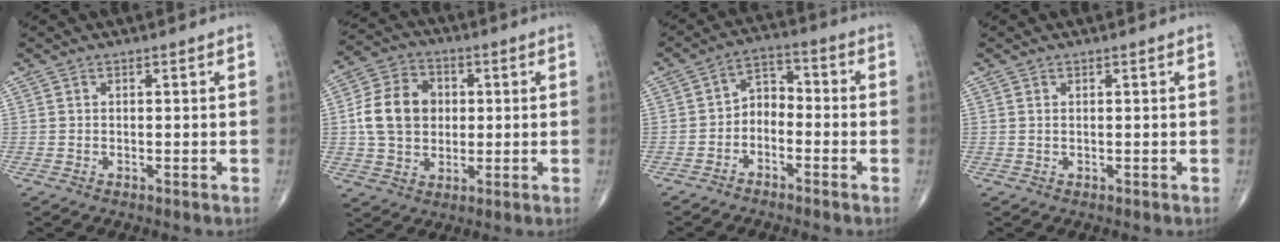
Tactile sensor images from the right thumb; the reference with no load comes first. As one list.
[{"total": 12.3, "force": [1.0, 9.8, 7.4], "torque": [-0.112, 0.013, 0.015]}, {"total": 5.5, "force": [-2.5, 3.7, 3.2], "torque": [-0.038, 0.040, -0.058]}, {"total": 0.0}]